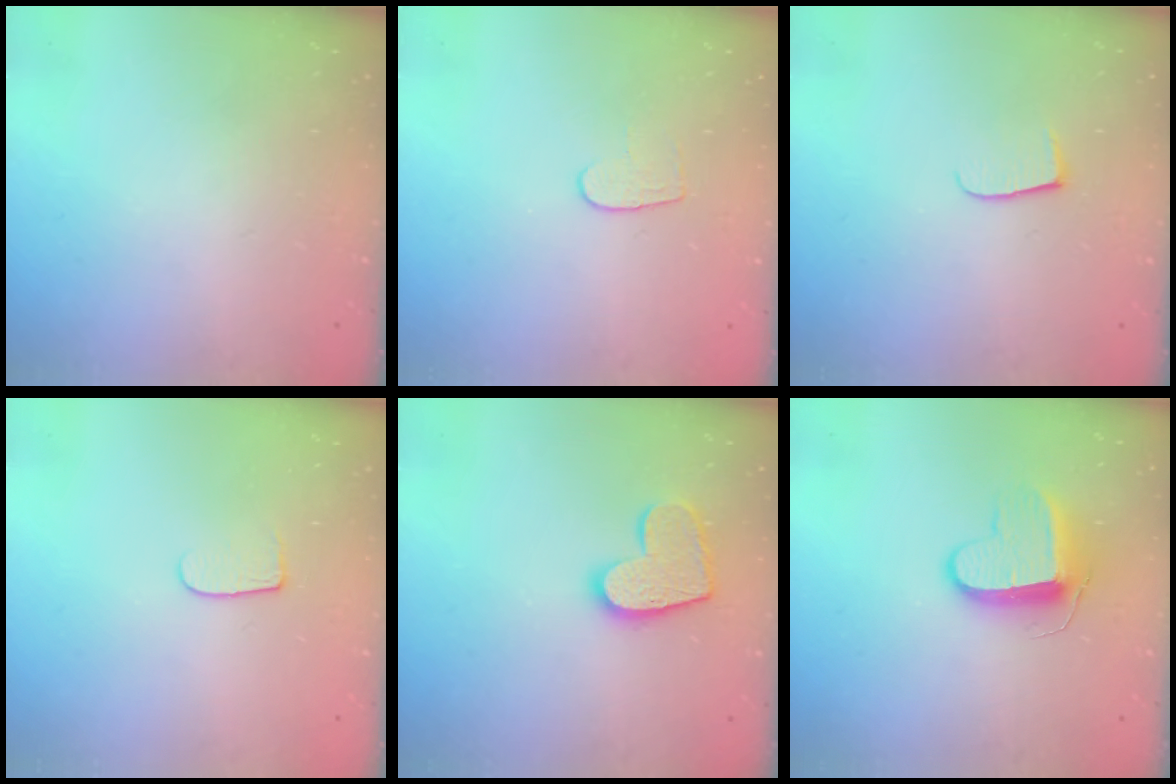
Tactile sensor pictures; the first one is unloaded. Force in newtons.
{"total": 5.4, "press": 5.4, "slide": 0.3}
{"total": 6.2, "press": 6.1, "slide": 0.6}
{"total": 5.9, "press": 5.9, "slide": 0.6}
{"total": 12.1, "press": 12.0, "slide": 0.8}
{"total": 9.9, "press": 9.9, "slide": 0.1}